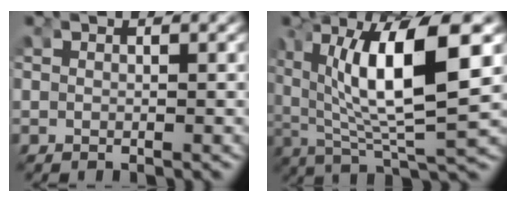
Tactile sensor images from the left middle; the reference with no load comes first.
{"total": 10.6, "force": [1.8, 3.7, 9.8], "torque": [-0.172, -0.002, 0.041]}